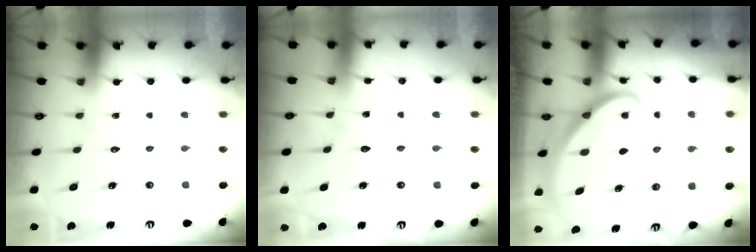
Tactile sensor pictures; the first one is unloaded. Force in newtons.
{"total": 2.9, "press": 2.9, "slide": 0.2}
{"total": 2.3, "press": 2.3, "slide": 0.1}